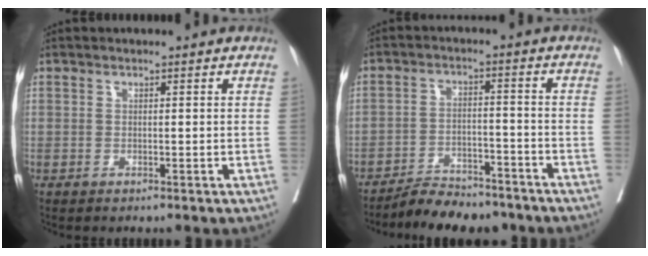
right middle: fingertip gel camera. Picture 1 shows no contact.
{"total": 9.1, "force": [-8.4, 2.5, 2.5], "torque": [-0.030, 0.004, -0.131]}